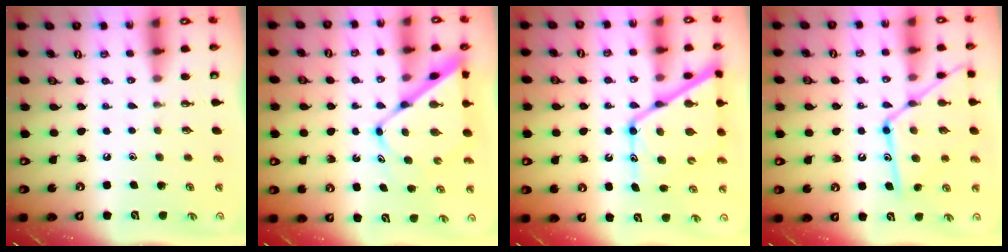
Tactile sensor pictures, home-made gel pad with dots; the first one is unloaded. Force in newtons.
{"total": 11.6, "press": 11.5, "slide": 0.9}
{"total": 18.1, "press": 18.1, "slide": 1.6}
{"total": 17.0, "press": 16.9, "slide": 1.2}